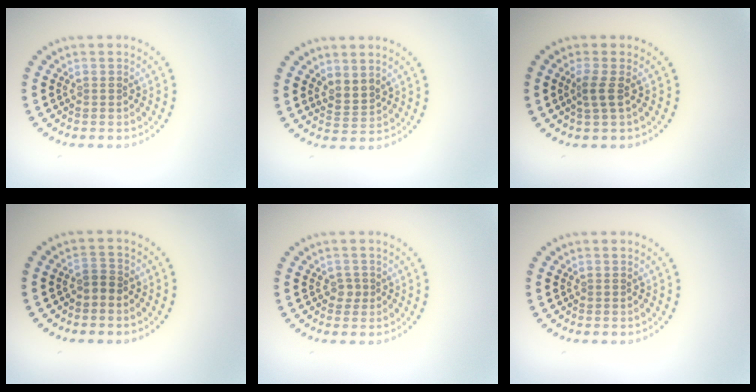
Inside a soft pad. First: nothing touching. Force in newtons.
{"total": 1.8, "press": 1.4, "slide": 1.1}
{"total": 1.6, "press": 1.3, "slide": 1.0}
{"total": 1.3, "press": 1.0, "slide": 0.8}
{"total": 0.9, "press": 0.7, "slide": 0.5}
{"total": 0.0}